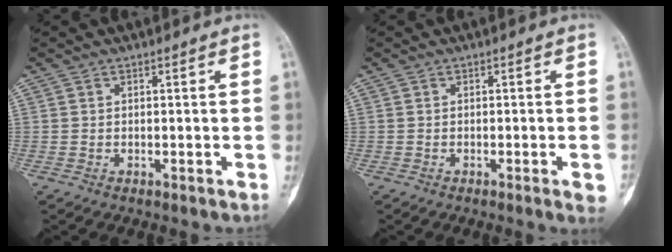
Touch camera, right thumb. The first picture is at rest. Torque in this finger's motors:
{"motor_torque": [1.00, 0.26, 0.52, -0.56, 0.20]}